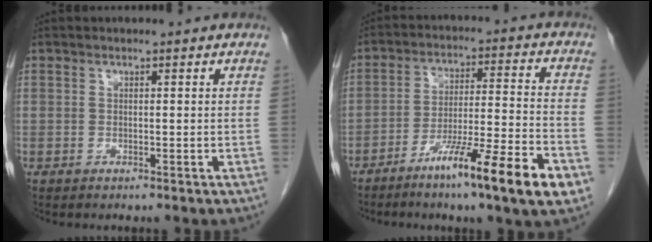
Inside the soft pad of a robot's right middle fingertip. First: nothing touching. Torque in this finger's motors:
{"motor_torque": [1.60, -0.54, 0.84, 0.19]}